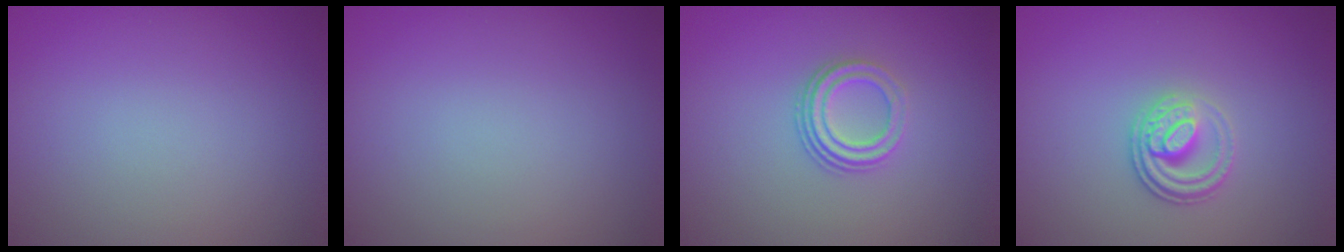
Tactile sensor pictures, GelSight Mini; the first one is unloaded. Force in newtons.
{"total": 0.0}
{"total": 3.0, "press": 2.2, "slide": 2.0}
{"total": 3.0, "press": 2.4, "slide": 1.8}